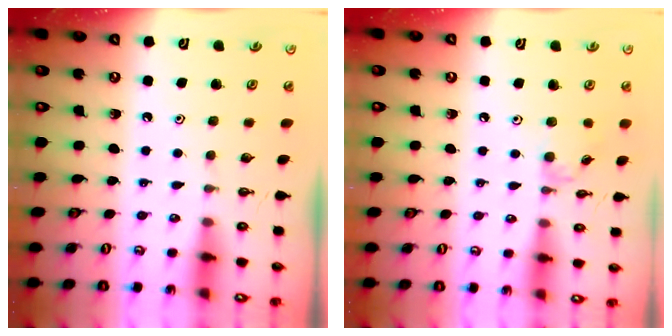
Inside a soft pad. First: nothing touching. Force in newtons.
{"total": 5.8, "press": 5.8, "slide": 0.4}